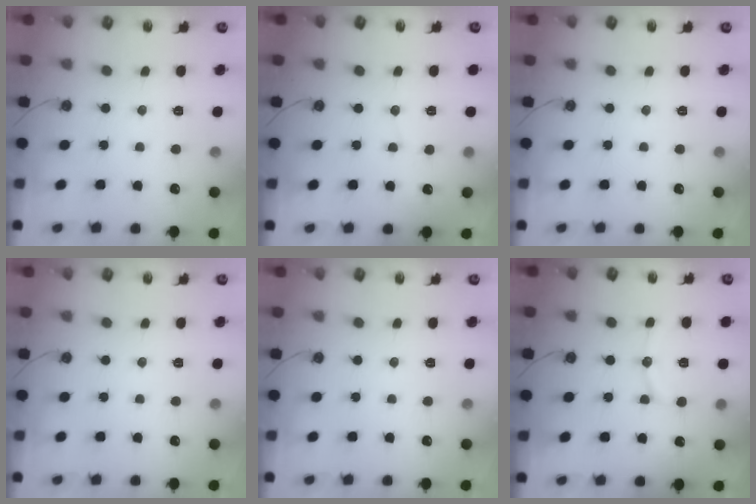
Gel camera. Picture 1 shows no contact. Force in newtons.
{"total": 2.0, "press": 1.8, "slide": 0.9}
{"total": 0.0}
{"total": 0.0}
{"total": 0.0}
{"total": 9.2, "press": 9.0, "slide": 2.3}